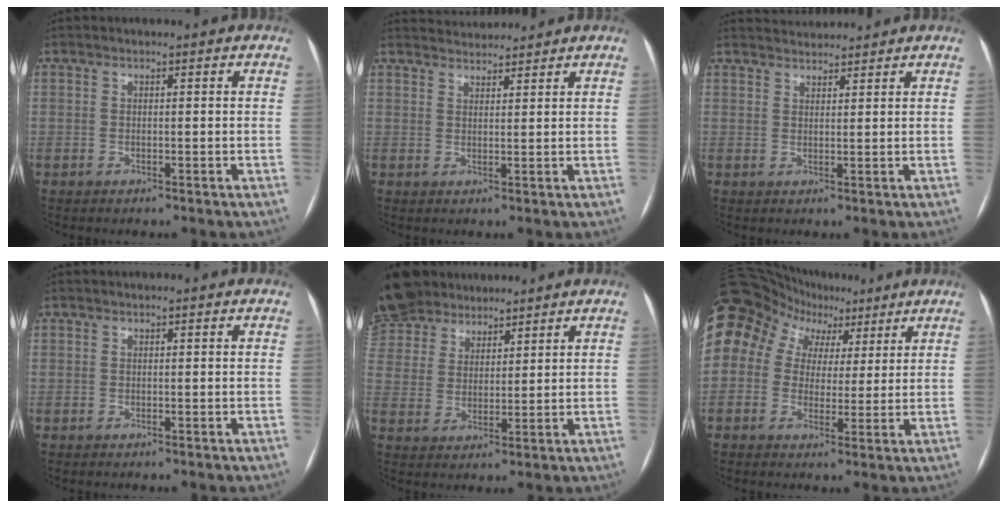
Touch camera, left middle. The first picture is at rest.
{"total": 4.6, "force": [4.6, 0.4, 0.3], "torque": [-0.011, 0.026, 0.073]}
{"total": 3.7, "force": [3.7, 0.3, 0.0], "torque": [-0.007, 0.024, 0.064]}
{"total": 0.0}
{"total": 16.0, "force": [12.7, 8.1, 5.4], "torque": [-0.146, 0.050, 0.242]}
{"total": 19.0, "force": [9.1, 14.8, 7.7], "torque": [-0.188, 0.103, 0.161]}